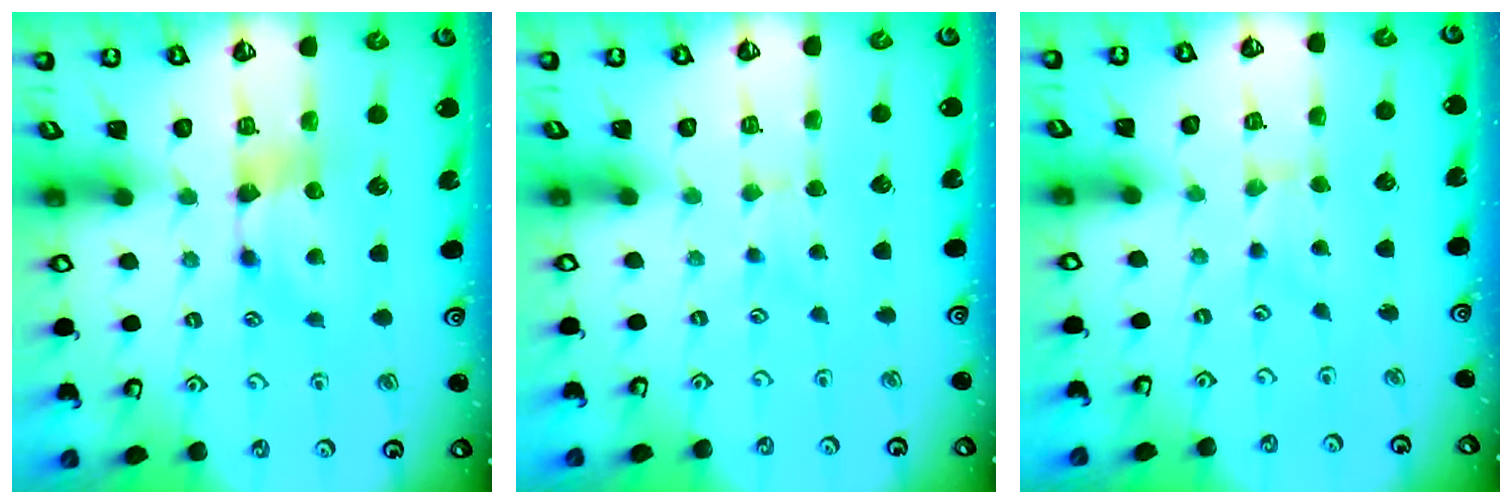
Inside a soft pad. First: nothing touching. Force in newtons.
{"total": 2.5, "press": 2.5, "slide": 0.5}
{"total": 1.0, "press": 0.9, "slide": 0.3}